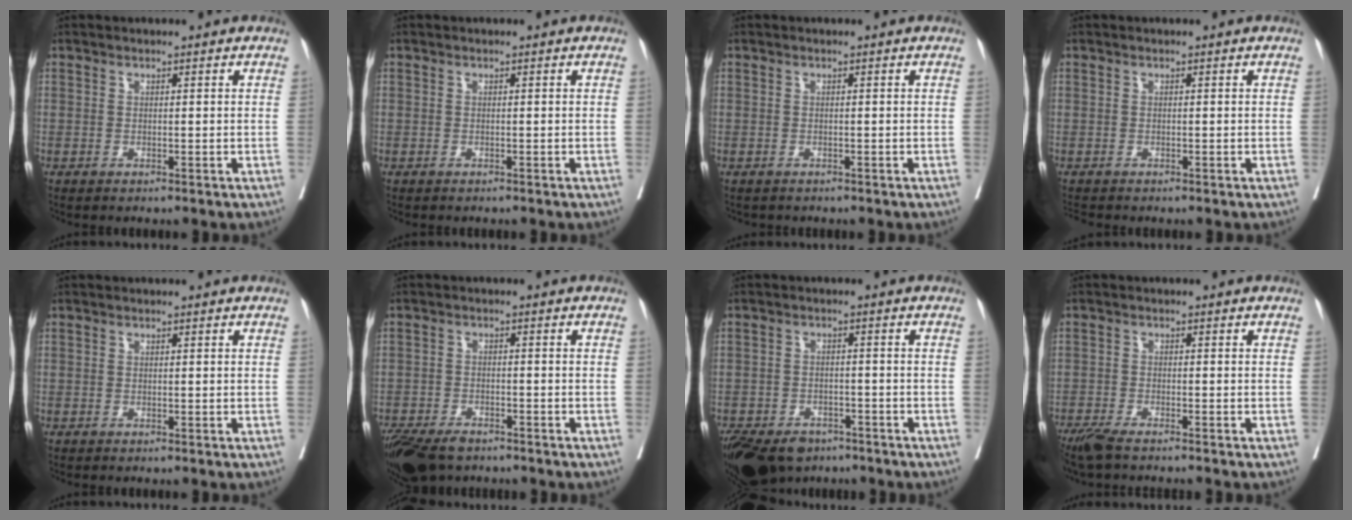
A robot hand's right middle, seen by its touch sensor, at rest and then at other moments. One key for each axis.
{"total": 0.9, "fx": -0.8, "fy": 0.1, "fz": 0.3, "tx": -0.014, "ty": -0.004, "tz": -0.013}
{"total": 1.5, "fx": -1.3, "fy": 0.5, "fz": 0.2, "tx": -0.019, "ty": -0.005, "tz": -0.020}
{"total": 1.2, "fx": -1.1, "fy": 0.0, "fz": 0.1, "tx": -0.014, "ty": -0.008, "tz": -0.021}
{"total": 0.0}
{"total": 9.6, "fx": -7.3, "fy": 4.1, "fz": 4.8, "tx": -0.093, "ty": -0.014, "tz": -0.120}
{"total": 13.3, "fx": -9.2, "fy": 7.8, "fz": 5.7, "tx": -0.143, "ty": -0.020, "tz": -0.130}
{"total": 5.2, "fx": -4.4, "fy": 0.5, "fz": 2.8, "tx": -0.046, "ty": -0.012, "tz": -0.078}